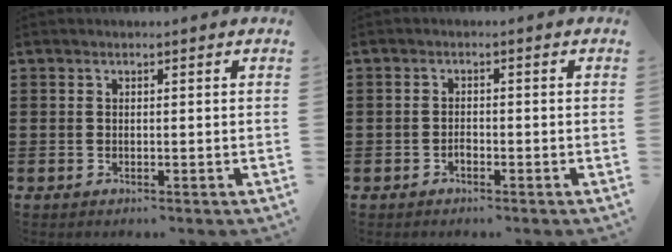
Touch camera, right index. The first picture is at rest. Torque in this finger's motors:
{"motor_torque": [1.32, 0.82, 0.06, -0.01]}